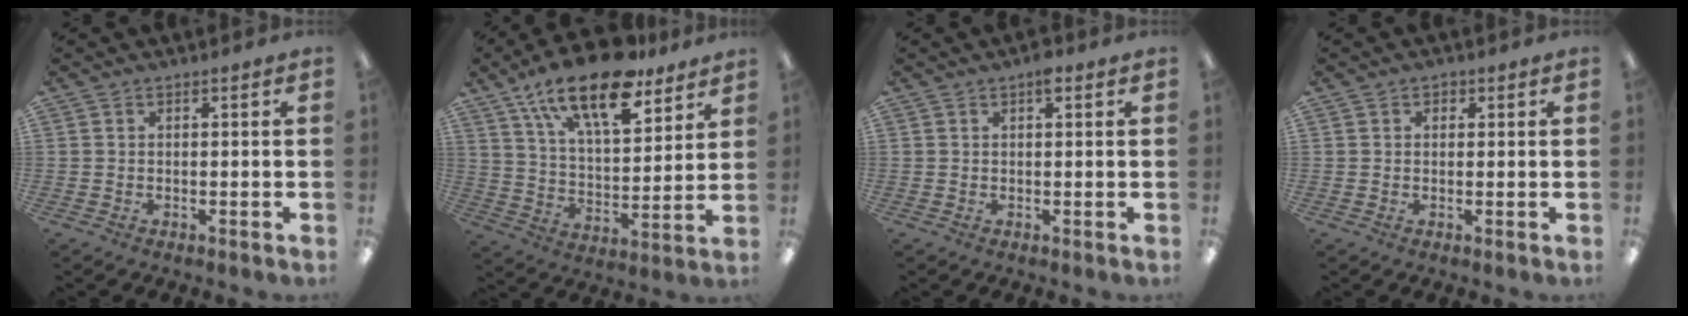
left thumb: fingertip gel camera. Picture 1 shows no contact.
{"total": 19.6, "force": [14.1, 7.6, 11.3], "torque": [-0.194, -0.074, 0.243]}
{"total": 2.6, "force": [1.4, 1.0, 2.0], "torque": [-0.028, -0.001, 0.020]}
{"total": 1.3, "force": [0.6, 1.1, 0.6], "torque": [-0.004, 0.001, 0.008]}